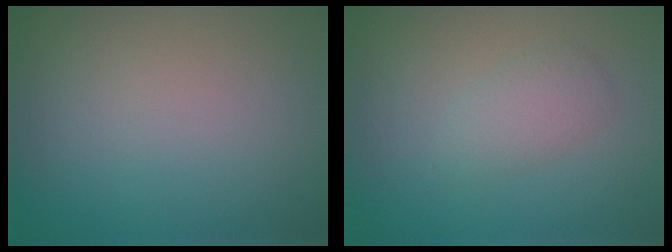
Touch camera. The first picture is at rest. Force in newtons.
{"total": 2.0, "press": 2.0, "slide": 0.0}